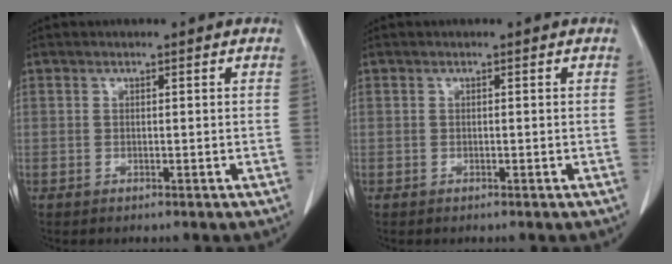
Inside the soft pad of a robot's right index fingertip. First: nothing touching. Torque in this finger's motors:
{"motor_torque": [0.00, 0.00, 0.00, 0.00]}